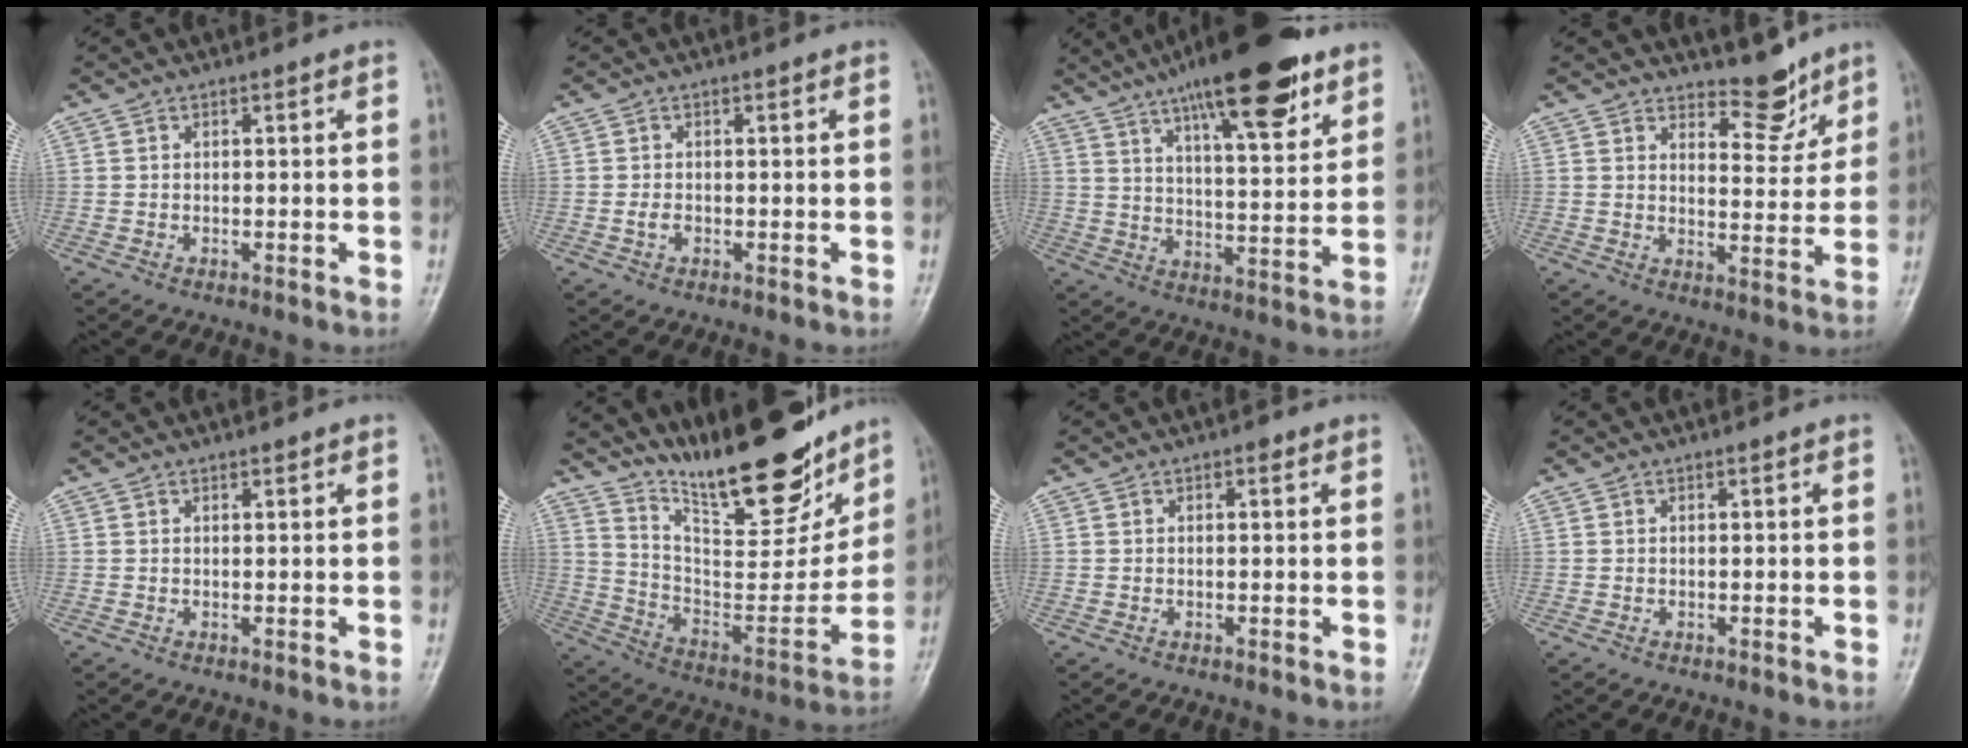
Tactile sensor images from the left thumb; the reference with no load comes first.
{"total": 1.2, "force": [-0.2, 0.8, 0.8], "torque": [-0.014, 0.000, -0.004]}
{"total": 20.3, "force": [12.8, 5.6, 14.7], "torque": [-0.204, -0.042, 0.201]}
{"total": 6.4, "force": [5.5, 2.6, 2.0], "torque": [-0.002, -0.050, 0.090]}
{"total": 0.6, "force": [0.5, 0.2, 0.1], "torque": [-0.004, -0.005, 0.008]}
{"total": 22.5, "force": [17.7, 5.9, 12.6], "torque": [-0.149, -0.103, 0.297]}
{"total": 0.8, "force": [0.4, 0.5, 0.5], "torque": [0.000, 0.000, 0.003]}
{"total": 0.0}